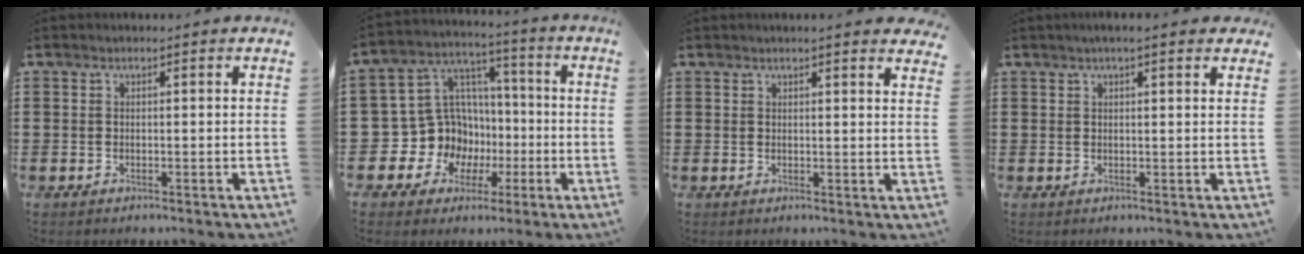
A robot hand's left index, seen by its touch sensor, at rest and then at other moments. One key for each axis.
{"total": 11.1, "fx": -1.9, "fy": 10.7, "fz": 2.3, "tx": -0.091, "ty": -0.005, "tz": -0.023}
{"total": 1.9, "fx": 1.8, "fy": -0.1, "fz": 0.7, "tx": -0.010, "ty": -0.003, "tz": 0.031}
{"total": 2.4, "fx": 1.8, "fy": 0.1, "fz": 1.6, "tx": -0.034, "ty": 0.005, "tz": 0.032}